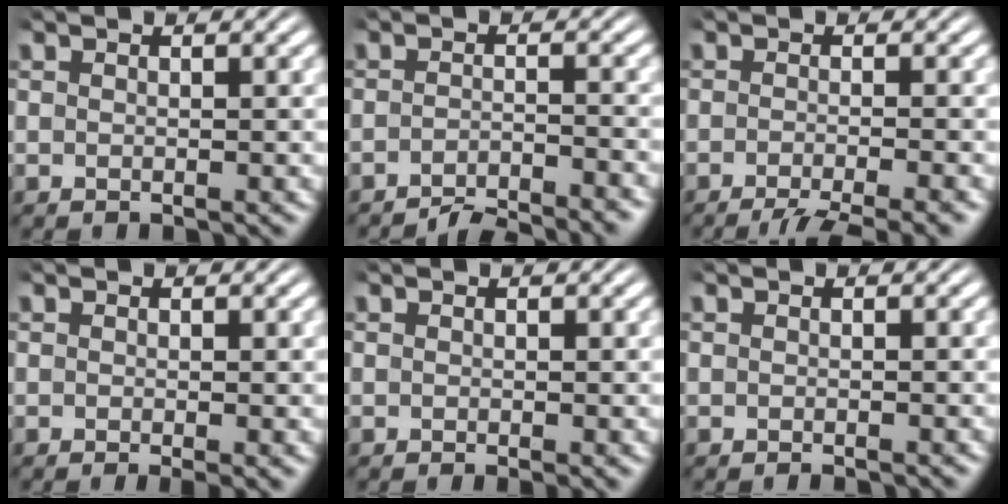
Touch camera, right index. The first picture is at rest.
{"total": 4.8, "force": [-4.7, 0.5, 0.9], "torque": [-0.003, -0.007, -0.078]}
{"total": 6.8, "force": [-5.7, 1.9, 3.1], "torque": [-0.036, -0.010, -0.084]}
{"total": 1.3, "force": [-0.8, 0.1, 1.0], "torque": [-0.008, -0.003, -0.010]}
{"total": 0.7, "force": [-0.5, -0.1, 0.6], "torque": [-0.002, 0.001, -0.006]}
{"total": 0.7, "force": [-0.7, -0.2, 0.1], "torque": [0.000, 0.000, -0.011]}